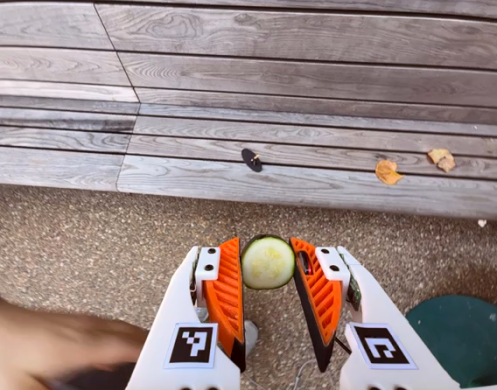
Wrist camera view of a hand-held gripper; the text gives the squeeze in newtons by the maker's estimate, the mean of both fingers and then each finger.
{"total": 7.4, "left": 7.3, "right": 7.5}